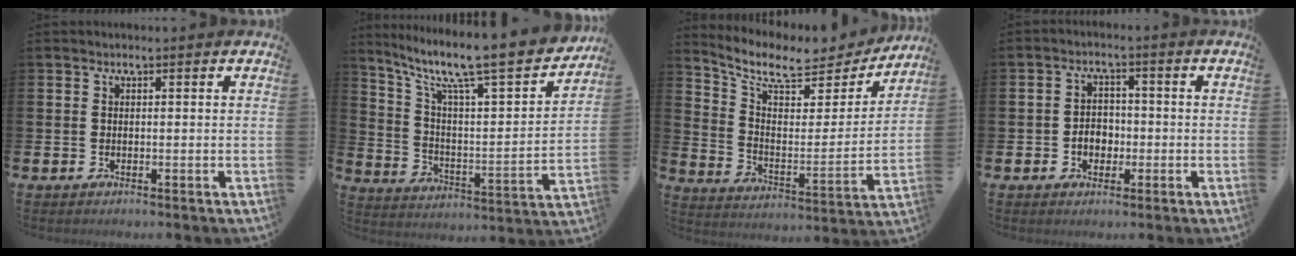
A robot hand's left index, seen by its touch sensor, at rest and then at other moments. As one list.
[{"total": 10.7, "force": [9.0, 1.7, 5.5], "torque": [-0.125, -0.075, 0.141]}, {"total": 8.7, "force": [7.7, 2.7, 2.9], "torque": [-0.094, -0.056, 0.130]}, {"total": 3.1, "force": [-0.9, 2.5, 1.6], "torque": [-0.026, 0.002, -0.022]}]